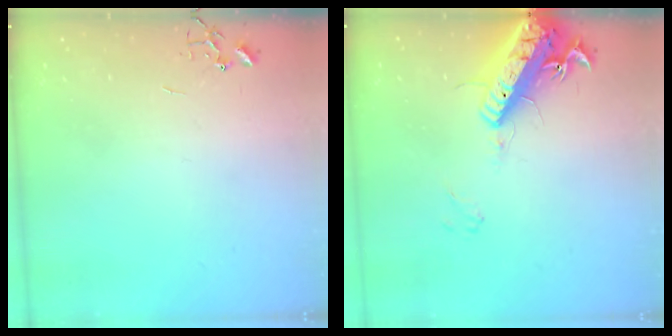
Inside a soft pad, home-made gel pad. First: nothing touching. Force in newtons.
{"total": 19.0, "press": 18.7, "slide": 3.7}